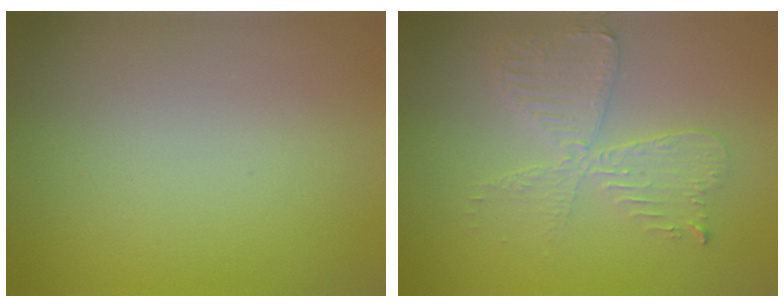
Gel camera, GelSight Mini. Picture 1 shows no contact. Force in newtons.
{"total": 4.0, "press": 3.5, "slide": 2.0}